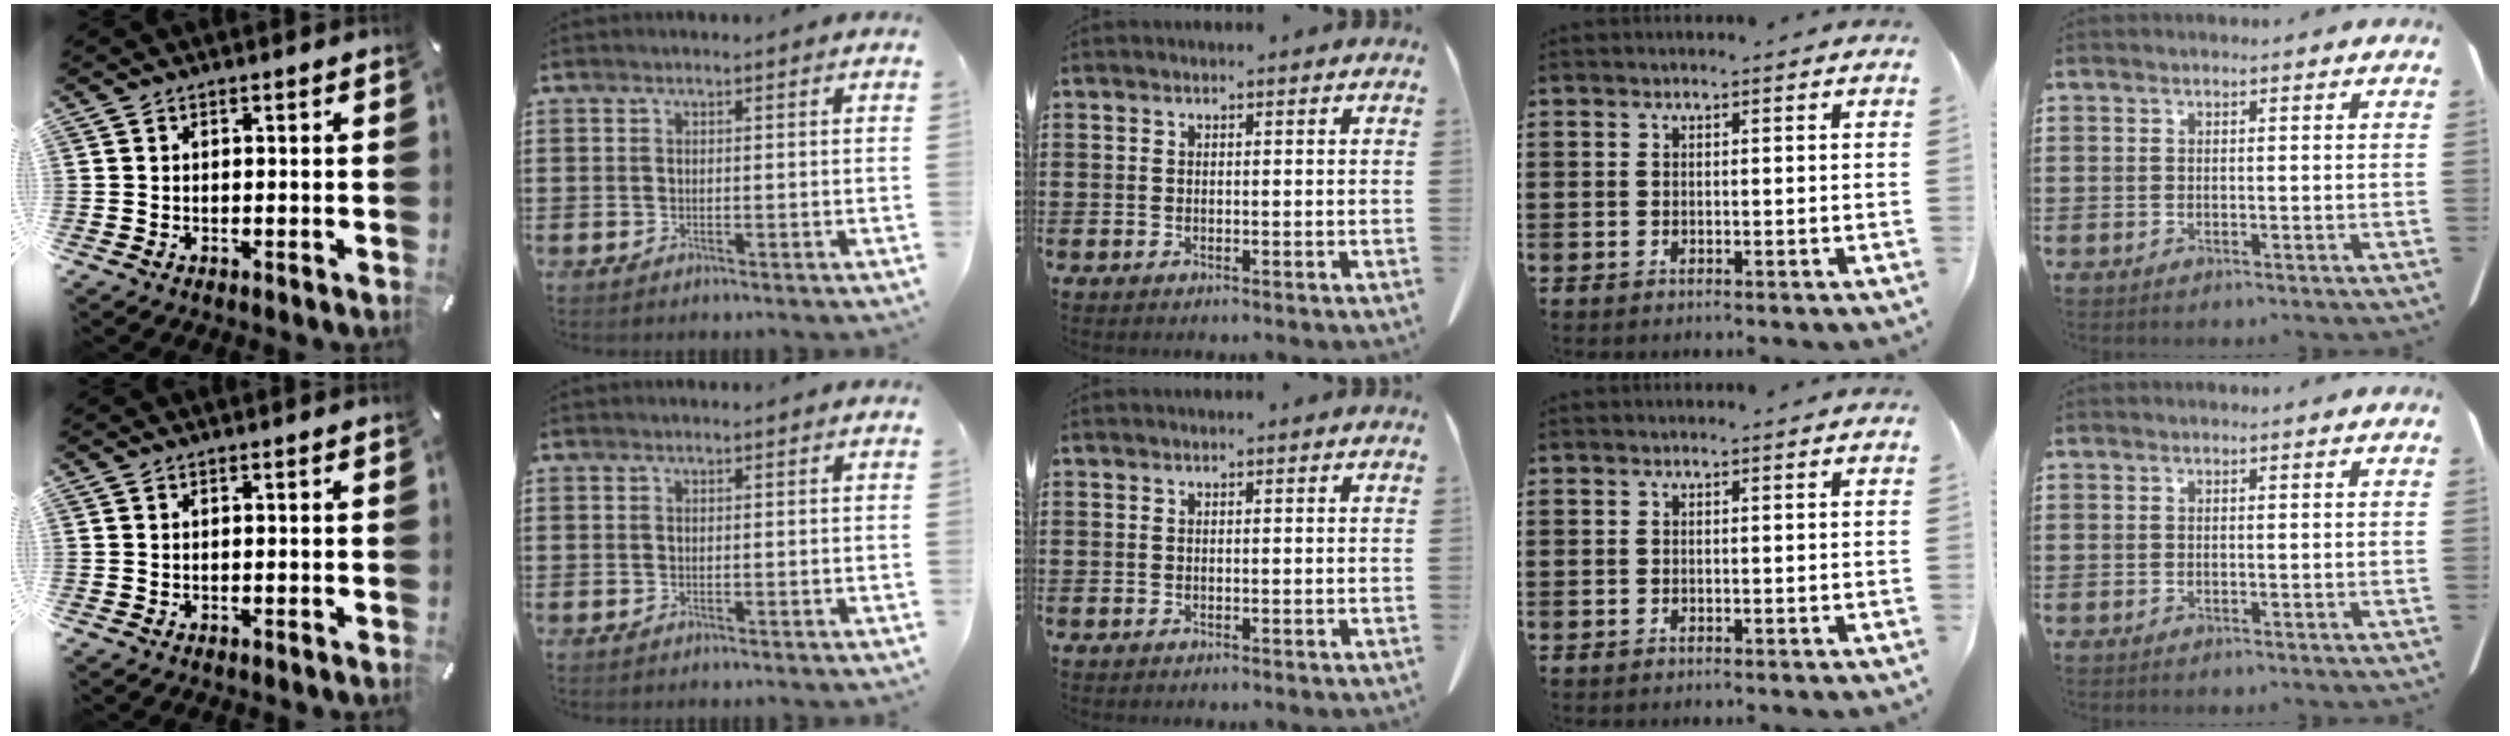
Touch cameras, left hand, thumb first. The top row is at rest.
{}